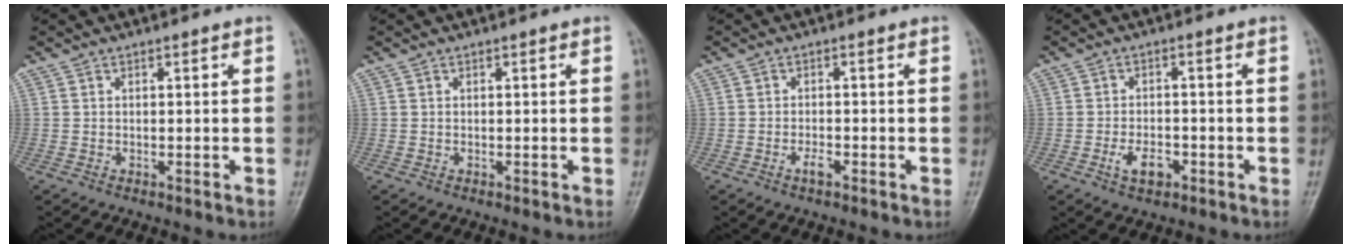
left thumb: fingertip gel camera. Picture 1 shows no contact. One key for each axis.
{"total": 0.0}
{"total": 1.9, "fx": -1.1, "fy": 0.7, "fz": 1.4, "tx": -0.027, "ty": 0.005, "tz": -0.020}
{"total": 4.3, "fx": -1.9, "fy": 2.4, "fz": 3.0, "tx": -0.049, "ty": 0.010, "tz": -0.032}